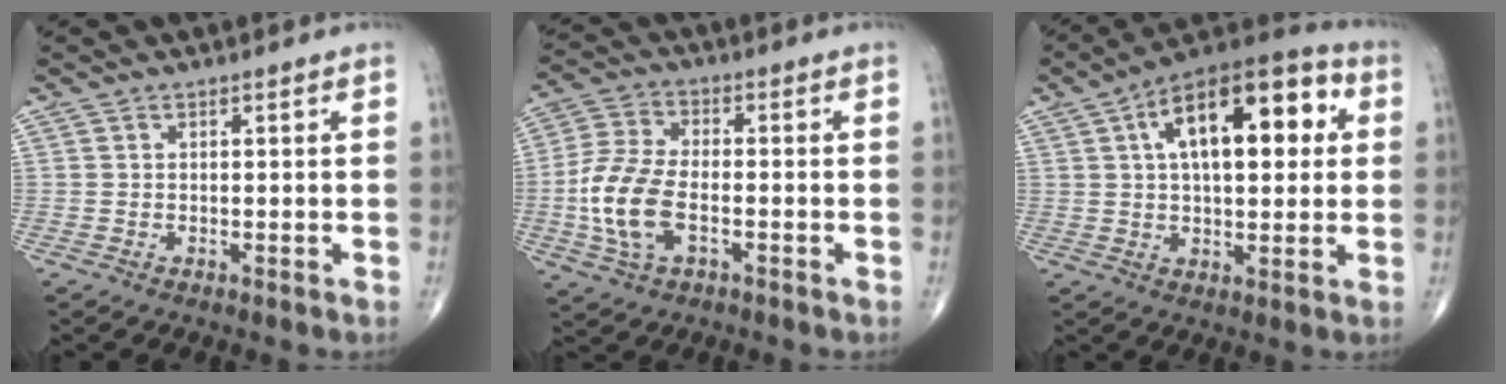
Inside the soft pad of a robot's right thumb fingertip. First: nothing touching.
{"total": 11.8, "force": [-2.7, 6.2, 9.6], "torque": [-0.208, 0.015, -0.055]}
{"total": 19.9, "force": [5.1, 9.4, 16.7], "torque": [-0.231, 0.023, 0.068]}